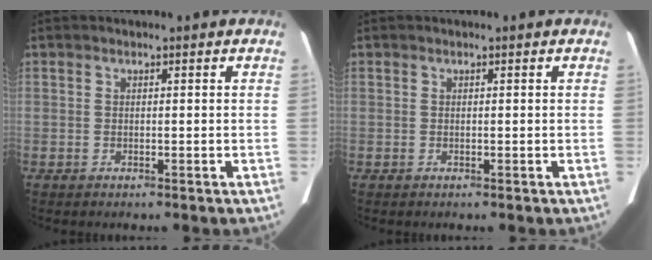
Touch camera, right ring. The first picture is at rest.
{"total": 0.0}